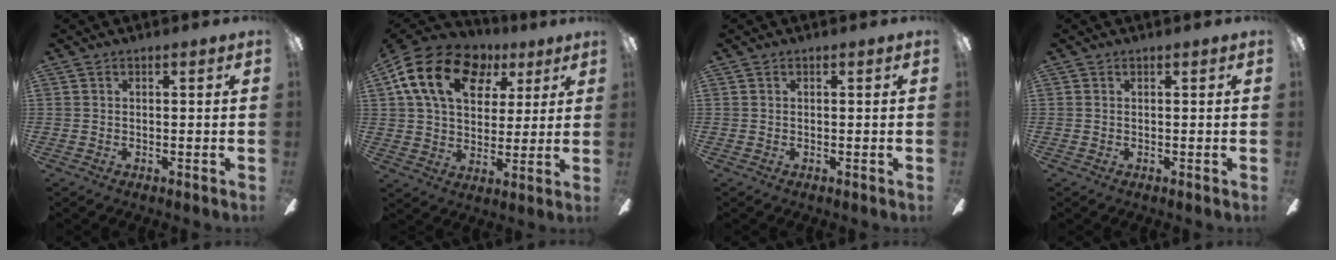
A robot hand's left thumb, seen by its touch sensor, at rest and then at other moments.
{"total": 18.6, "force": [8.3, 12.6, 10.8], "torque": [-0.193, -0.014, 0.149]}
{"total": 0.0}
{"total": 0.0}